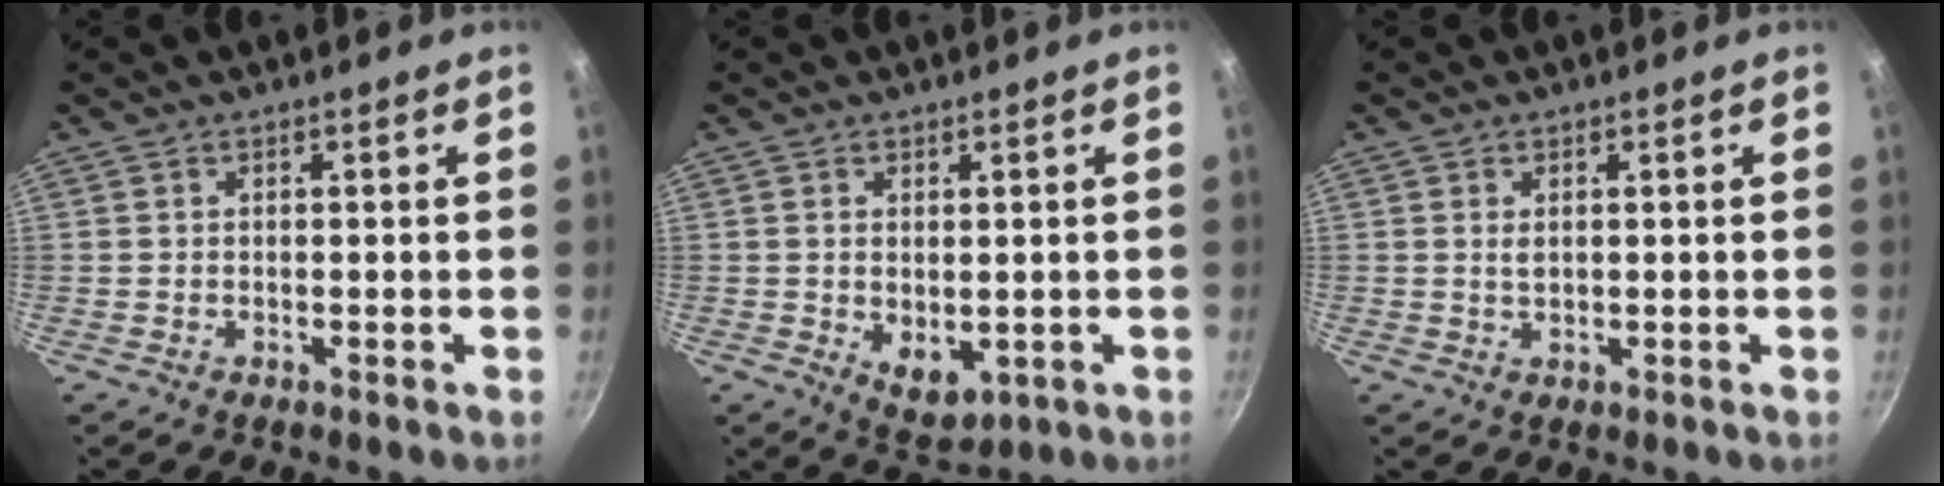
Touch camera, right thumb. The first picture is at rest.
{"total": 6.0, "force": [-0.3, 3.7, 4.7], "torque": [-0.067, -0.015, 0.007]}
{"total": 1.7, "force": [0.5, 1.0, 1.2], "torque": [-0.022, -0.001, 0.010]}